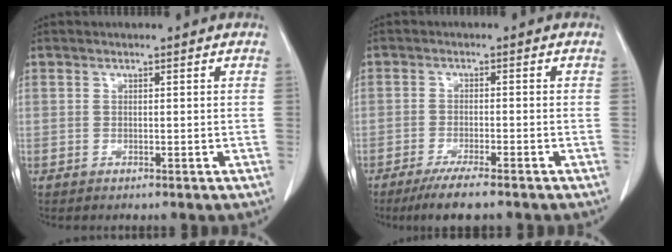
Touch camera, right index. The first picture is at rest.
{"total": 6.1, "force": [-4.7, 0.2, 3.9], "torque": [-0.065, -0.015, -0.074]}